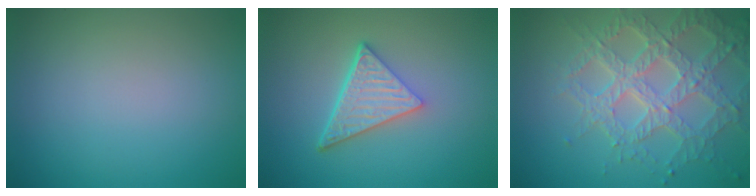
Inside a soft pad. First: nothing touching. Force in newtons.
{"total": 4.8, "press": 3.3, "slide": 3.5}
{"total": 7.2, "press": 5.3, "slide": 4.8}